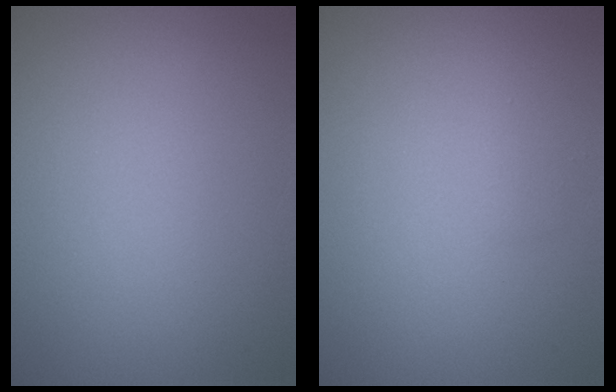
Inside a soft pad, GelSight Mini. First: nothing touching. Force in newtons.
{"total": 0.6, "press": 0.6, "slide": 0.0}